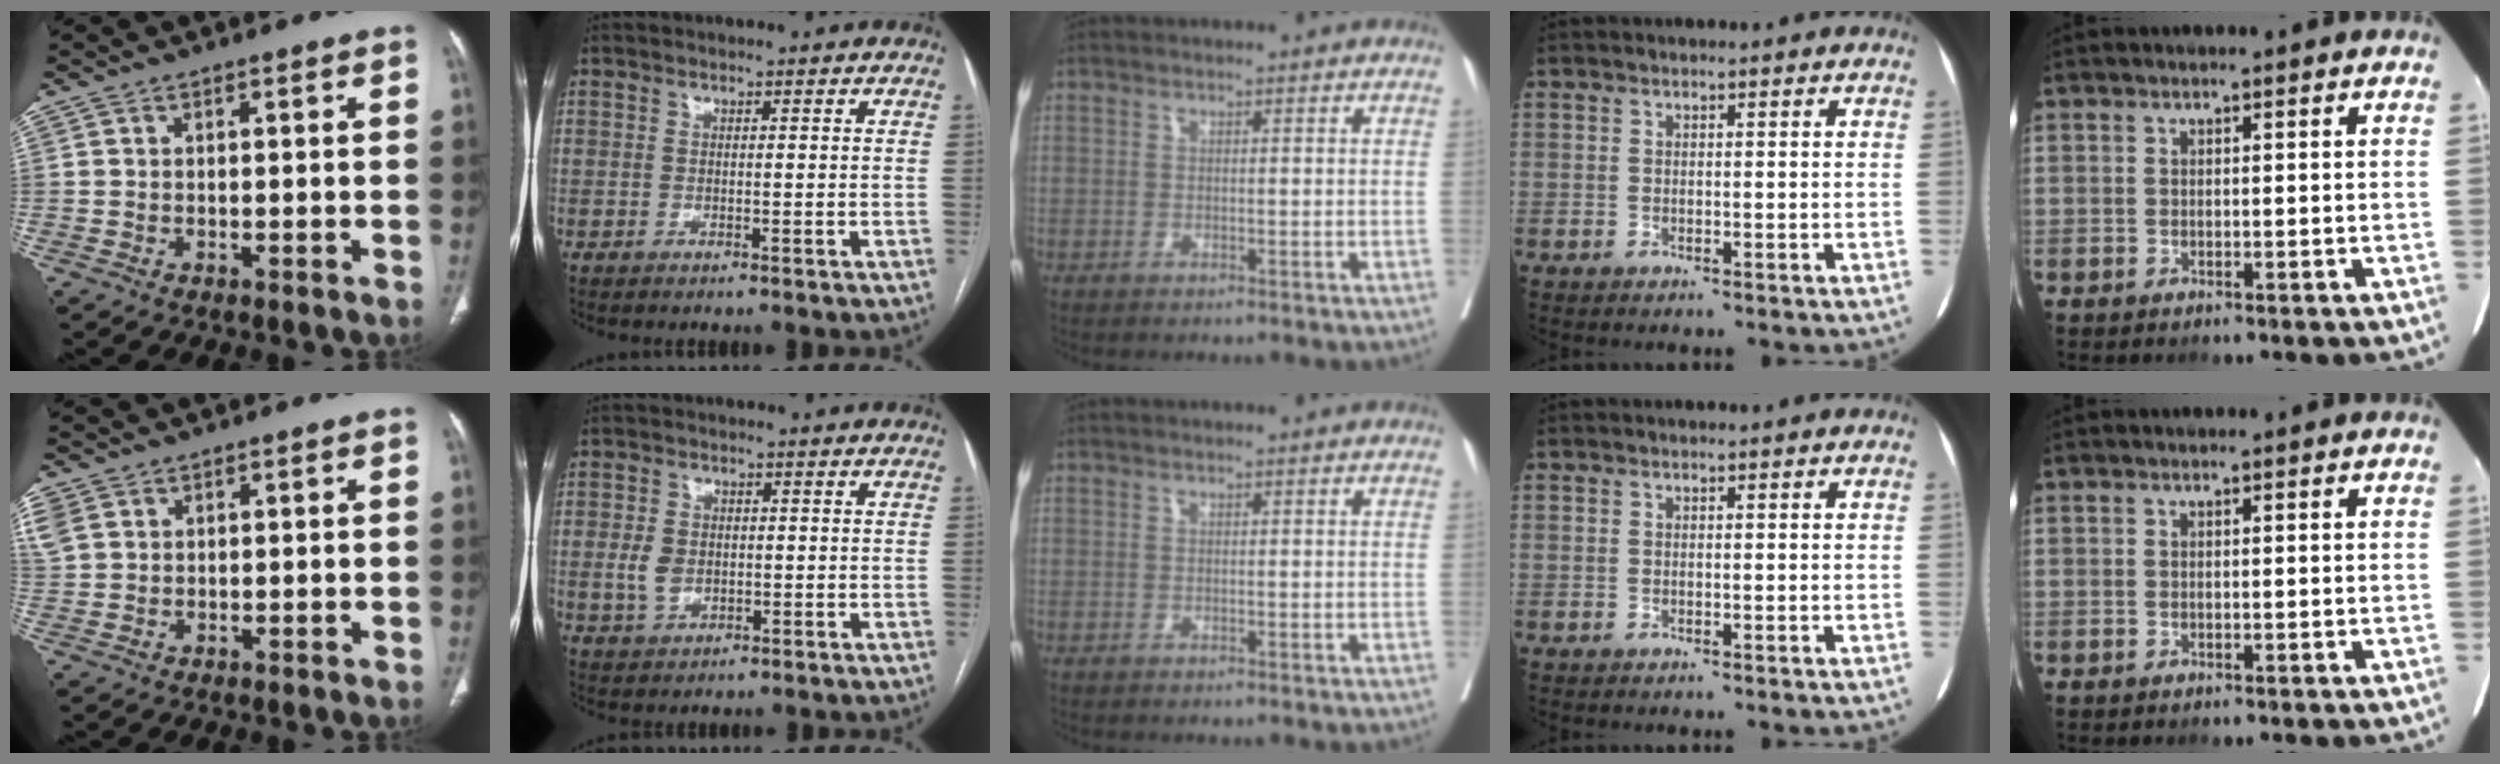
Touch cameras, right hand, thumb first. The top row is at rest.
{"thumb": {"total": 5.9, "force": [2.4, 4.7, 2.6], "torque": [-0.082, 0.015, 0.060]}, "index": {"total": 4.2, "force": [-0.1, 3.1, 2.8], "torque": [-0.058, 0.006, 0.006]}}